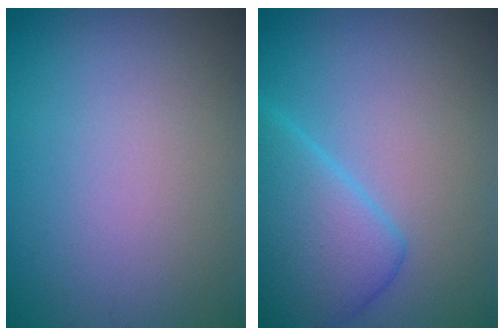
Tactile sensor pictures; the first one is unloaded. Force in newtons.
{"total": 6.2, "press": 6.2, "slide": 0.2}